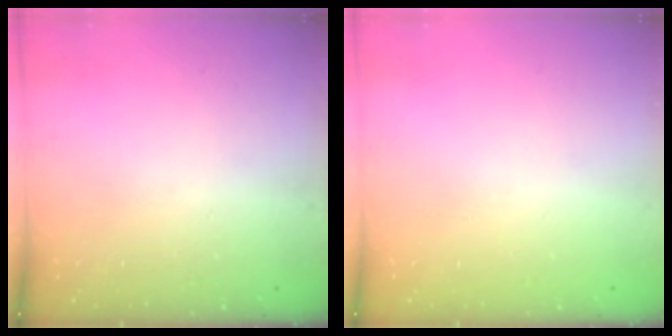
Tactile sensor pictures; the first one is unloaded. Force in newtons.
{"total": 0.0}